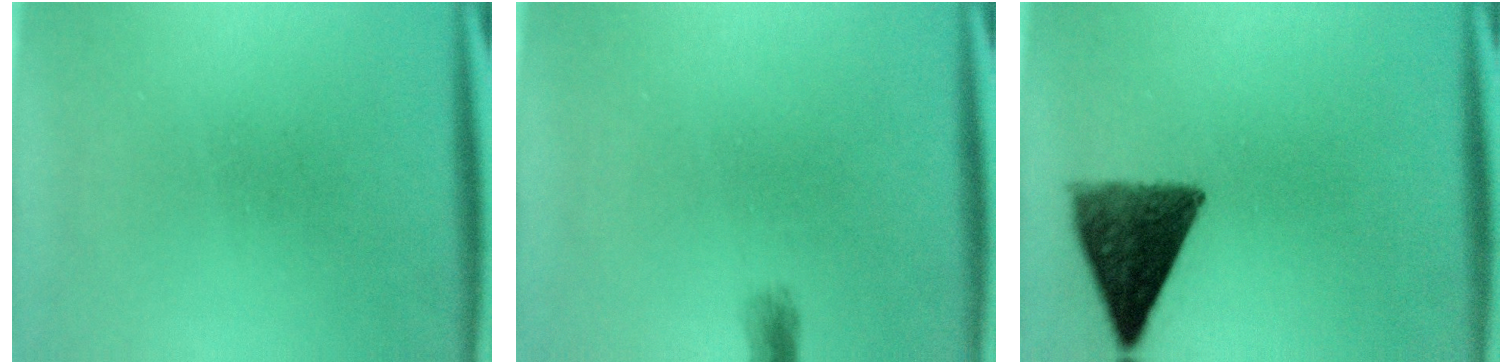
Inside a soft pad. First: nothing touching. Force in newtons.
{"total": 1.4}
{"total": 9.5}